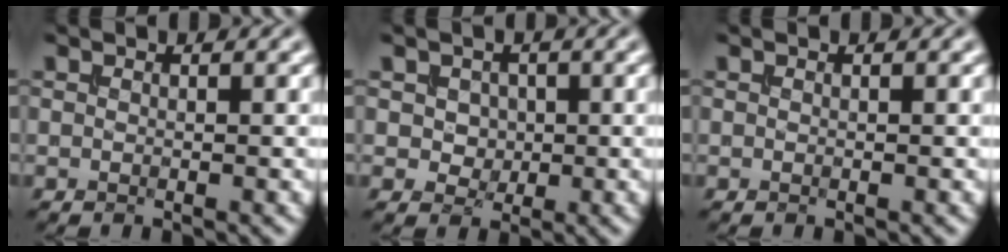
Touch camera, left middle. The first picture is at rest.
{"total": 2.3, "force": [0.5, 1.9, 1.2], "torque": [-0.028, 0.001, 0.012]}
{"total": 0.0}